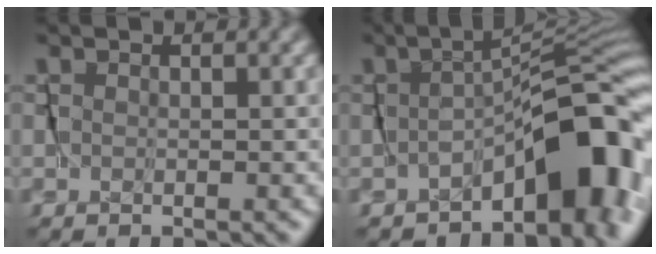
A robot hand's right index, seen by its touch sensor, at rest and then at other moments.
{"total": 7.0, "force": [-3.7, 2.2, 5.5], "torque": [-0.061, -0.002, -0.056]}